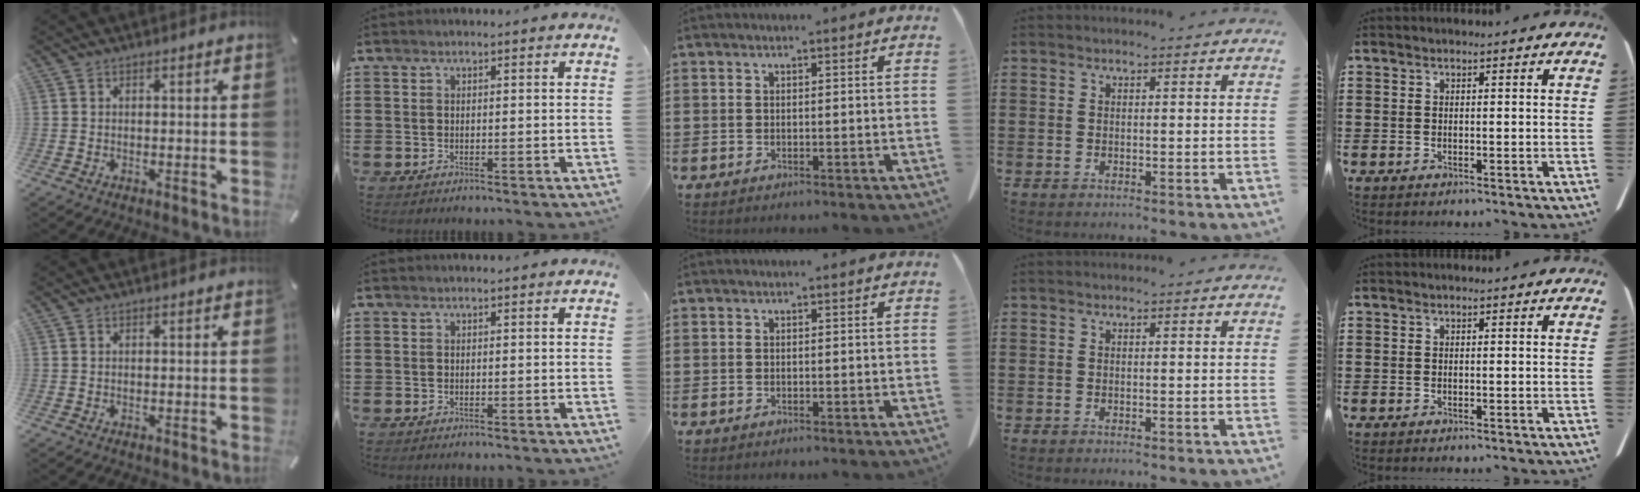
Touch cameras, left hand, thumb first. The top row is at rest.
{}